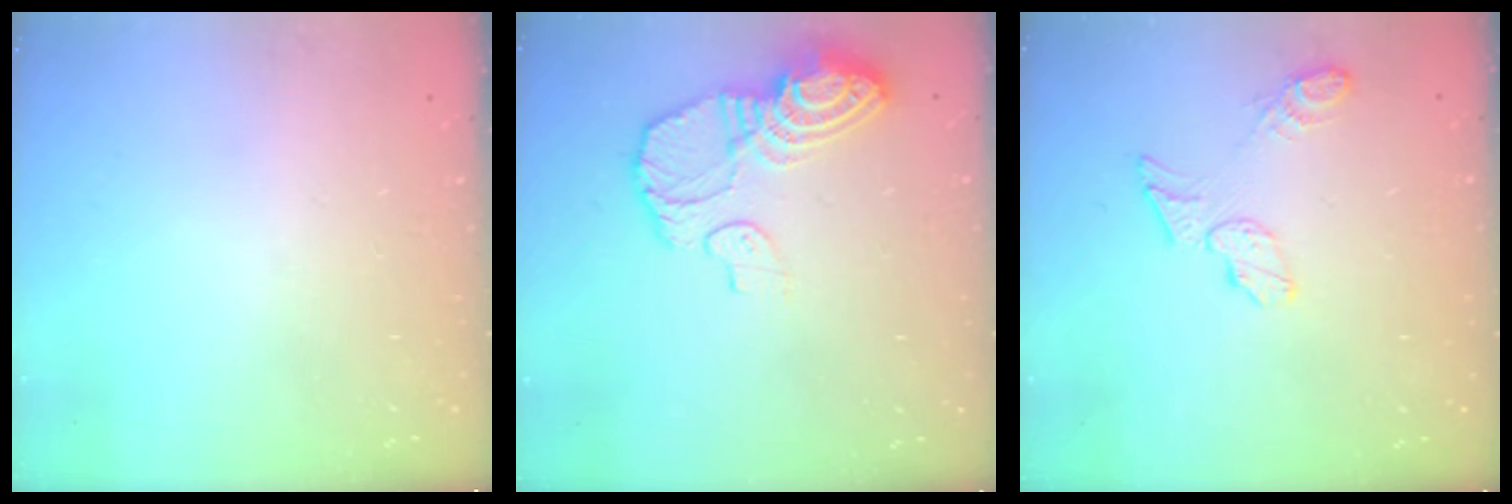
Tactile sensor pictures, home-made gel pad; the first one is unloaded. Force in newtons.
{"total": 13.8, "press": 13.7, "slide": 1.2}
{"total": 7.3, "press": 7.3, "slide": 0.3}